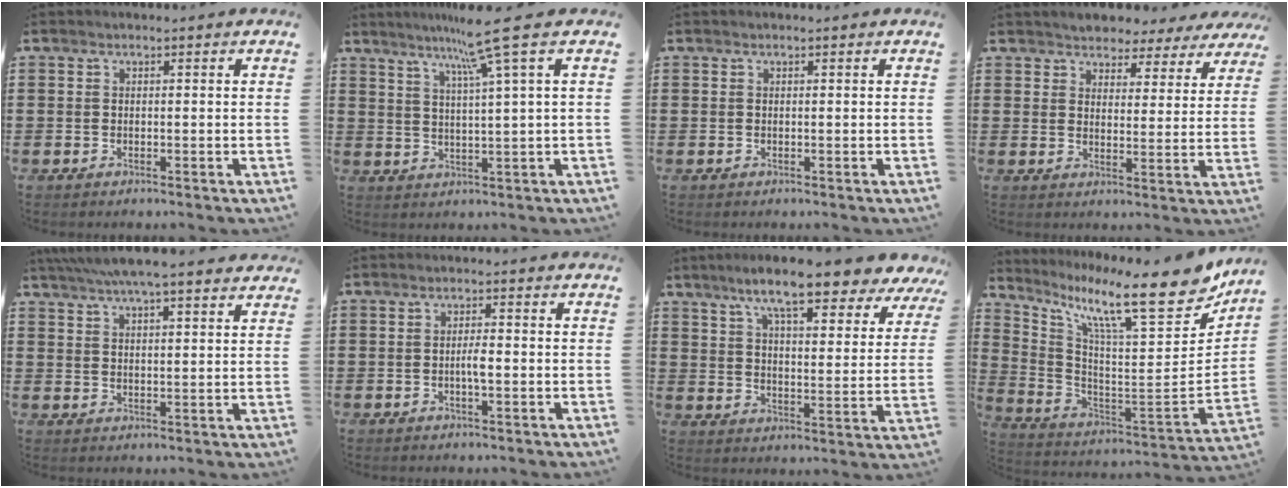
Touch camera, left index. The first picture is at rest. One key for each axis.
{"total": 8.1, "fx": 4.5, "fy": -1.2, "fz": 6.6, "tx": -0.132, "ty": -0.007, "tz": 0.069}
{"total": 0.0}
{"total": 3.7, "fx": 3.5, "fy": 0.8, "fz": -0.4, "tx": -0.015, "ty": -0.016, "tz": 0.061}
{"total": 5.6, "fx": 5.0, "fy": 0.3, "fz": 2.5, "tx": -0.064, "ty": -0.011, "tz": 0.089}
{"total": 2.4, "fx": -0.5, "fy": 0.5, "fz": 2.3, "tx": -0.042, "ty": 0.002, "tz": -0.010}
{"total": 10.7, "fx": 8.6, "fy": 0.9, "fz": 6.3, "tx": -0.134, "ty": -0.036, "tz": 0.142}
{"total": 13.1, "fx": 9.1, "fy": 1.1, "fz": 9.4, "tx": -0.189, "ty": -0.078, "tz": 0.142}